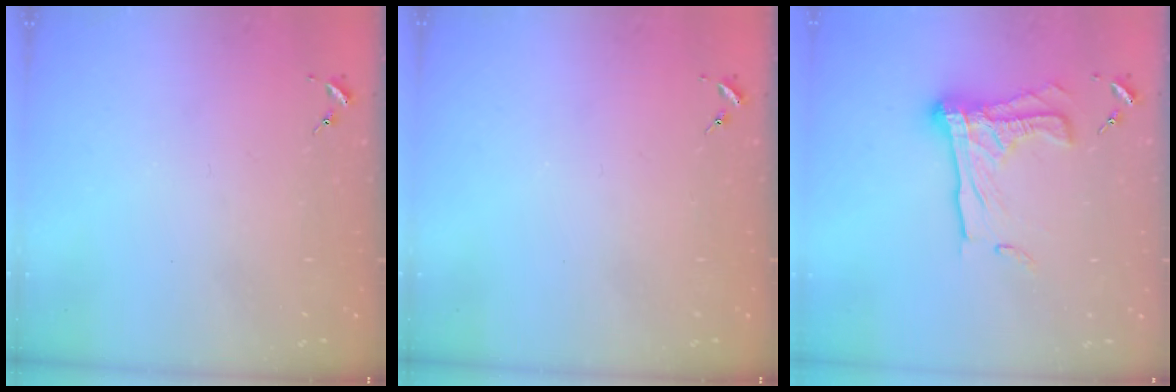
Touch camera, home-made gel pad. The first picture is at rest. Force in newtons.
{"total": 0.0}
{"total": 17.8, "press": 17.8, "slide": 1.5}